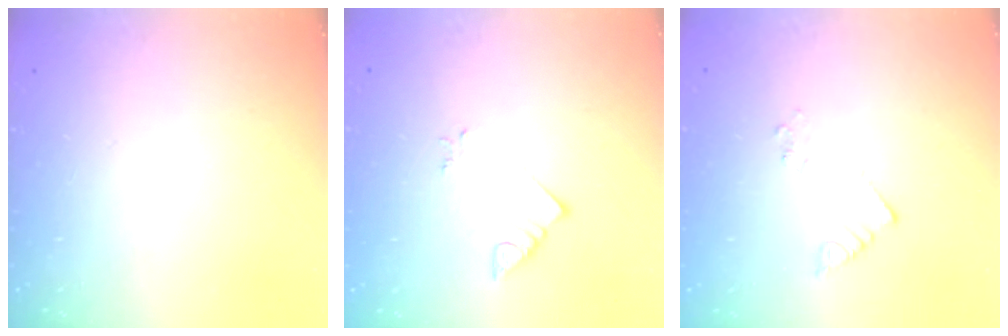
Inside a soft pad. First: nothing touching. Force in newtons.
{"total": 3.2, "press": 3.2, "slide": 0.4}
{"total": 2.2, "press": 2.2, "slide": 0.1}